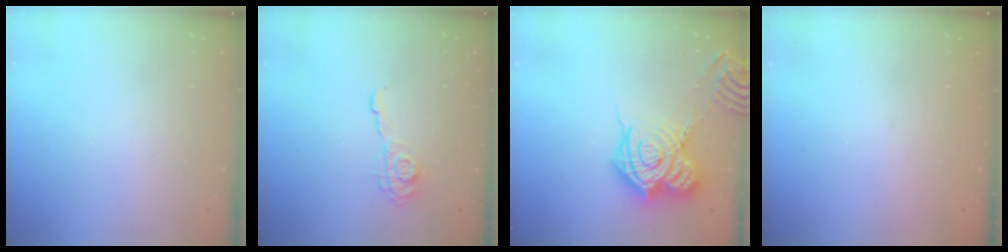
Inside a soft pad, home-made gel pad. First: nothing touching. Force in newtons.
{"total": 9.5, "press": 9.4, "slide": 0.6}
{"total": 18.8, "press": 18.7, "slide": 1.5}
{"total": 2.3, "press": 2.2, "slide": 0.8}